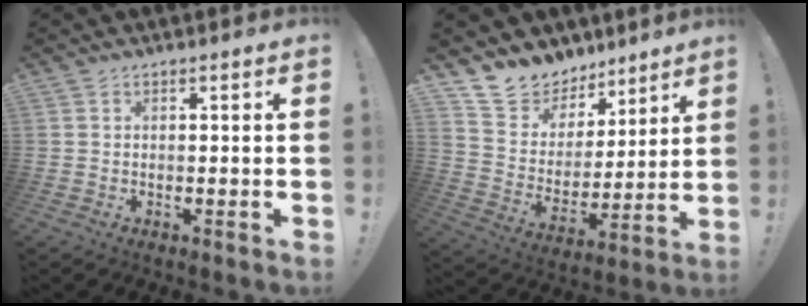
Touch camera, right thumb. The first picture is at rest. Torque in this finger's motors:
{"motor_torque": [-0.02, 0.12, 0.08, 0.10, 0.00]}